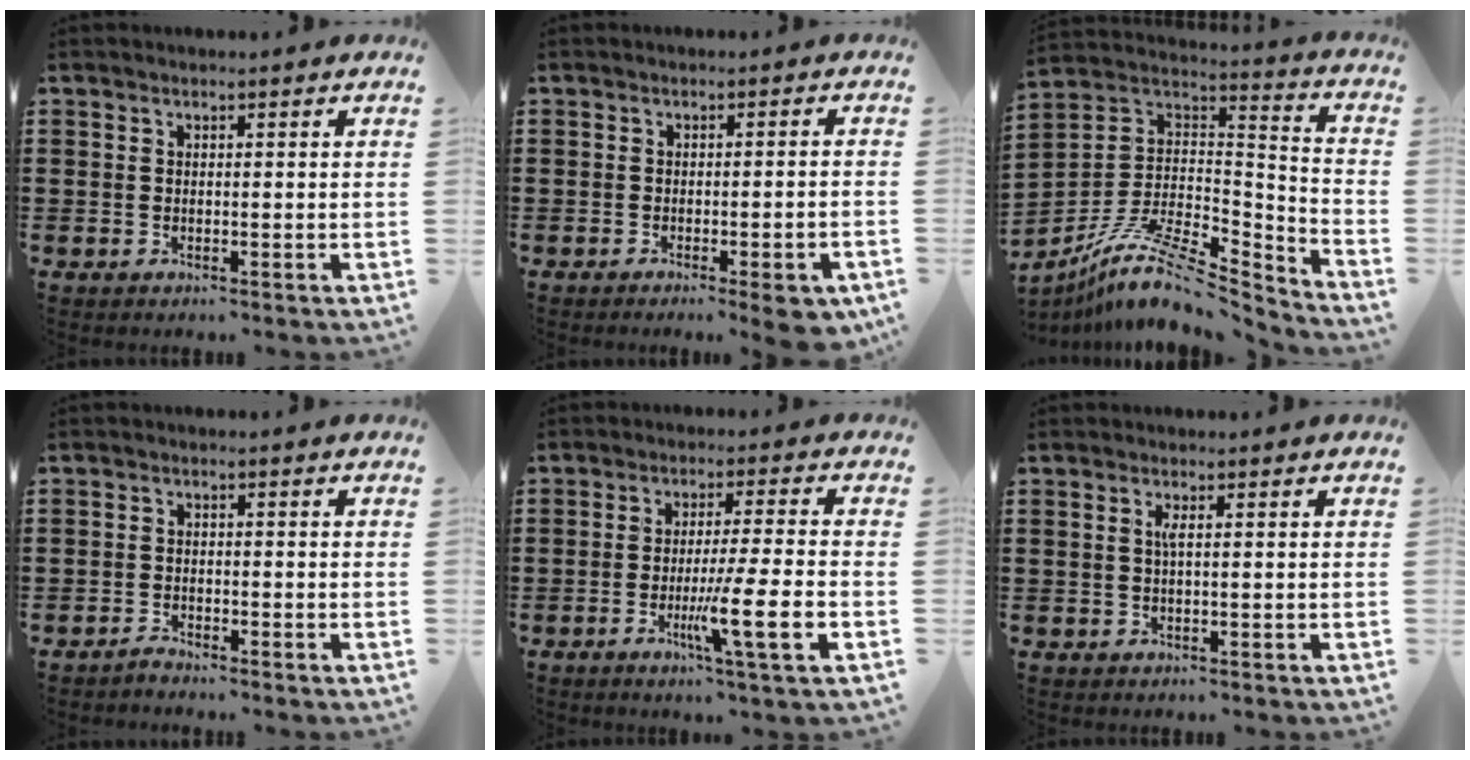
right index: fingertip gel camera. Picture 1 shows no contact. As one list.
[{"total": 3.5, "force": [-2.1, 0.1, 2.8], "torque": [-0.043, -0.008, -0.031]}, {"total": 12.1, "force": [-8.6, 3.5, 7.8], "torque": [-0.151, 0.015, -0.167]}, {"total": 1.5, "force": [-1.5, 0.1, 0.0], "torque": [-0.005, 0.003, -0.031]}, {"total": 9.1, "force": [-3.1, -0.2, 8.5], "torque": [-0.152, -0.019, -0.054]}, {"total": 1.3, "force": [0.1, 0.0, 1.3], "torque": [-0.025, -0.002, 0.001]}]